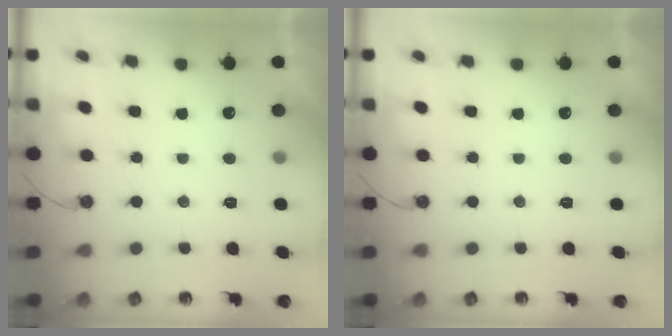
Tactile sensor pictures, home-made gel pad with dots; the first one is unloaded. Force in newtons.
{"total": 0.0}